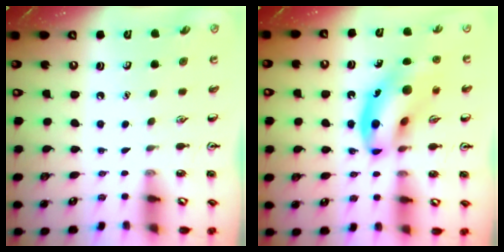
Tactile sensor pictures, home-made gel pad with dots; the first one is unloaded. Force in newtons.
{"total": 16.6, "press": 16.2, "slide": 3.8}